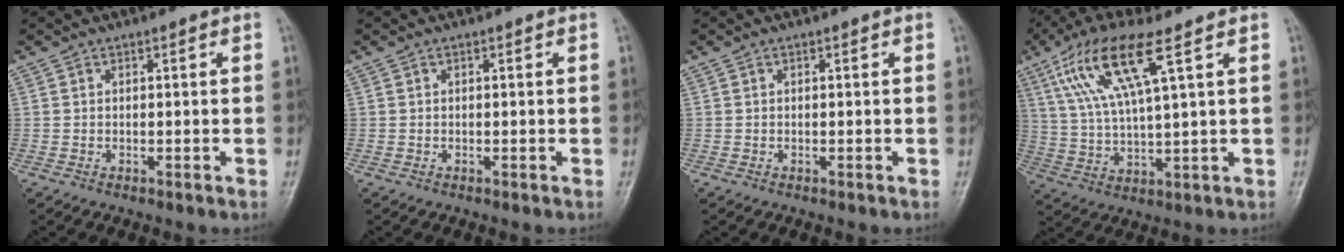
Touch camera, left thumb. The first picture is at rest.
{"total": 0.0}
{"total": 0.0}
{"total": 13.0, "force": [5.9, 2.7, 11.3], "torque": [-0.244, -0.007, 0.119]}